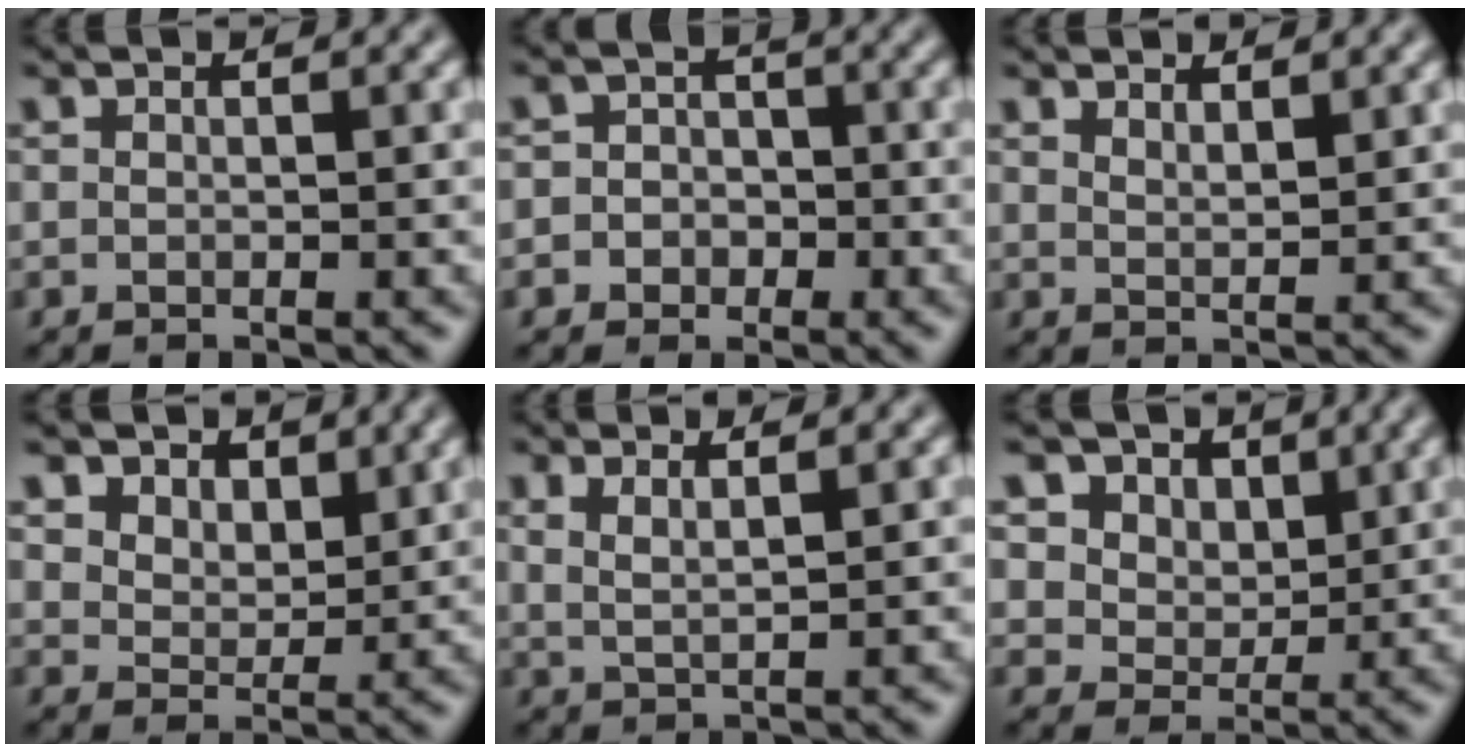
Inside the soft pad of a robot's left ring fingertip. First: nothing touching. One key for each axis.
{"total": 3.2, "fx": -0.9, "fy": 3.0, "fz": 0.7, "tx": 0.020, "ty": 0.012, "tz": -0.039}
{"total": 1.8, "fx": 1.6, "fy": 0.3, "fz": 0.6, "tx": -0.013, "ty": 0.001, "tz": 0.029}
{"total": 5.2, "fx": 3.9, "fy": 2.9, "fz": 1.8, "tx": -0.068, "ty": -0.012, "tz": 0.075}
{"total": 2.2, "fx": 1.5, "fy": 0.6, "fz": 1.5, "tx": -0.026, "ty": -0.002, "tz": 0.026}
{"total": 8.8, "fx": 5.3, "fy": 6.1, "fz": 3.6, "tx": -0.083, "ty": -0.001, "tz": 0.083}